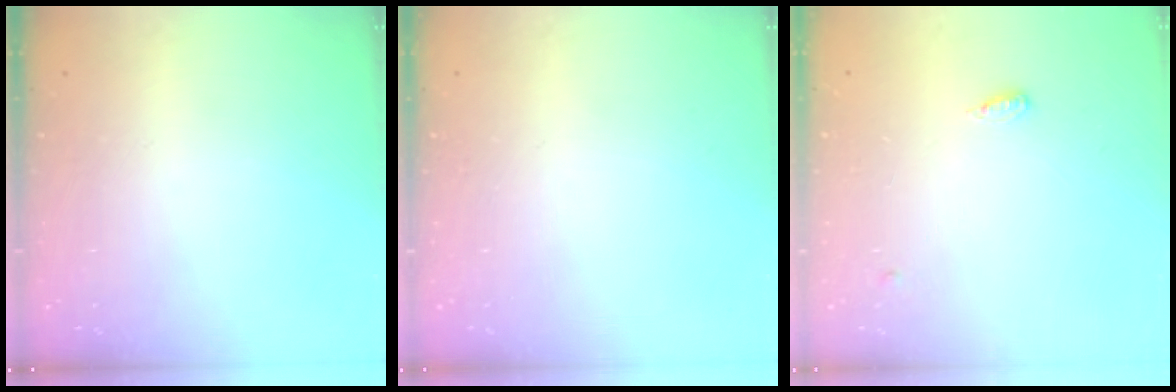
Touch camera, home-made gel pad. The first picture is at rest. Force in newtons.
{"total": 0.0}
{"total": 4.0, "press": 3.9, "slide": 0.7}